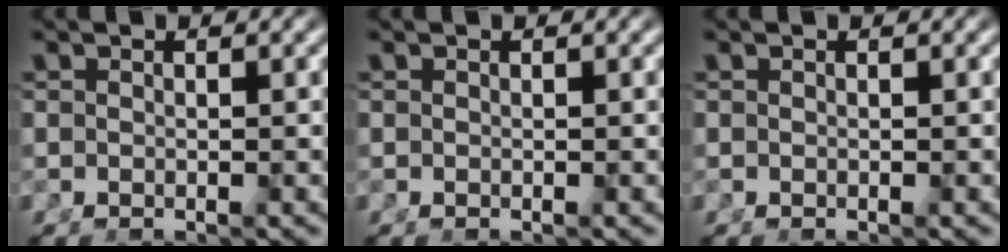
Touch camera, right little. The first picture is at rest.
{"total": 0.0}
{"total": 0.0}